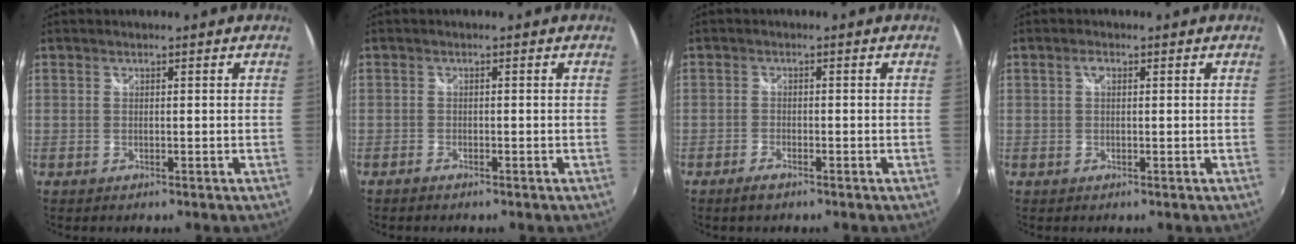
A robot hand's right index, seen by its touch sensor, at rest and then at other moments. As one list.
[{"total": 1.2, "force": [-1.0, 0.4, 0.4], "torque": [-0.014, -0.003, -0.023]}, {"total": 2.1, "force": [-1.6, 0.7, 1.1], "torque": [-0.032, -0.001, -0.032]}, {"total": 1.2, "force": [0.3, 0.6, 1.0], "torque": [-0.019, 0.004, 0.002]}]